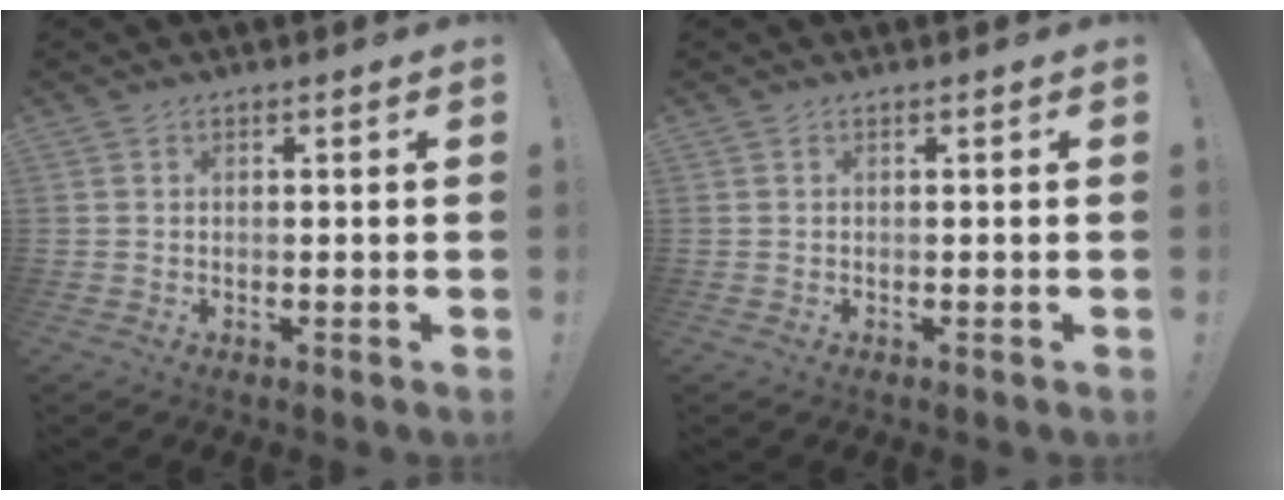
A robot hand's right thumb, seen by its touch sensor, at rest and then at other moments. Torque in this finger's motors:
{"motor_torque": [-0.02, 0.02, 0.00, 0.00, 0.00]}